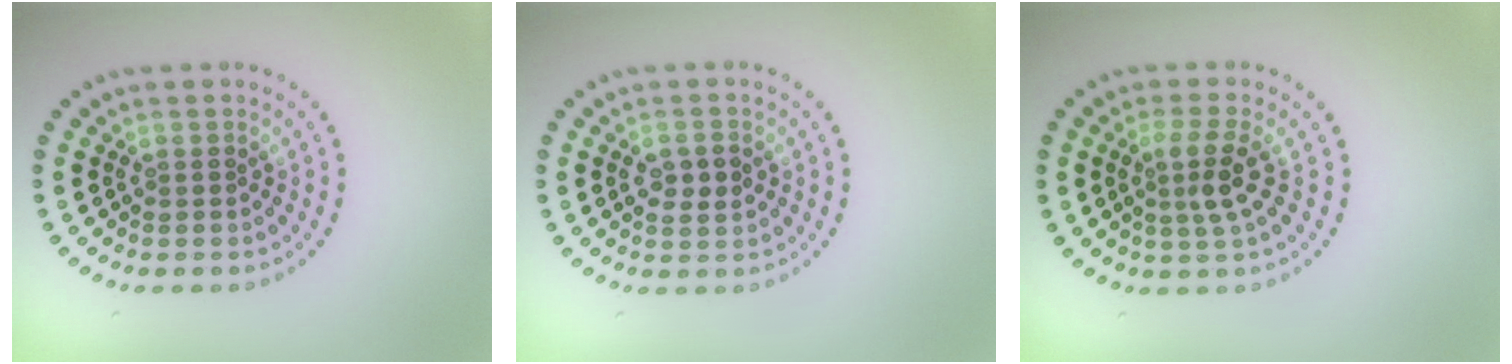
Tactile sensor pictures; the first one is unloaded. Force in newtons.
{"total": 2.4, "press": 2.4, "slide": 0.2}
{"total": 2.8, "press": 2.4, "slide": 1.4}